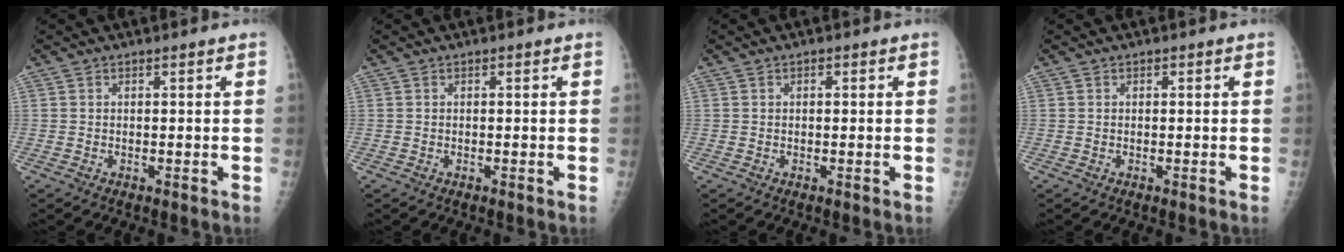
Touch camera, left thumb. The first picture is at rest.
{"total": 0.0}
{"total": 0.7, "force": [0.2, 0.5, 0.5], "torque": [-0.003, 0.001, 0.002]}
{"total": 0.0}